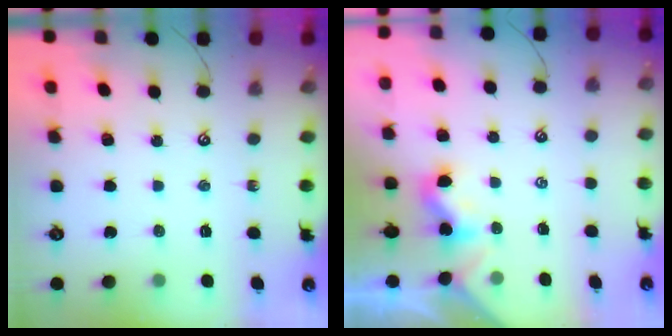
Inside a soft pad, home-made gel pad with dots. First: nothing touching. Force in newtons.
{"total": 1.7, "press": 1.7, "slide": 0.3}